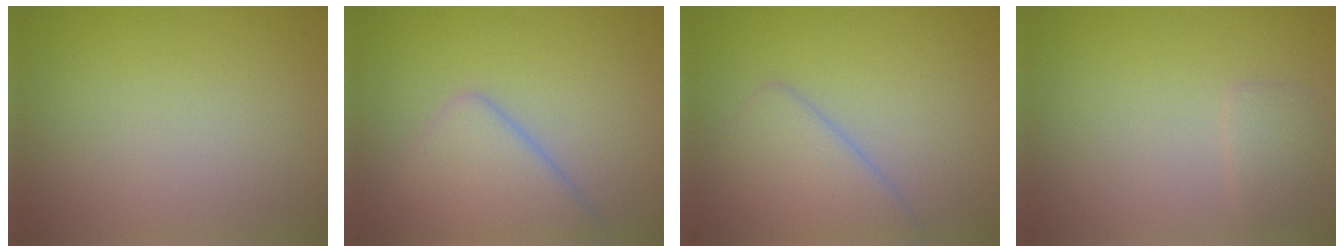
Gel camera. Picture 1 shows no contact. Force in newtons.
{"total": 4.9, "press": 4.9, "slide": 0.2}
{"total": 3.8, "press": 3.8, "slide": 0.2}
{"total": 1.3, "press": 1.3, "slide": 0.1}